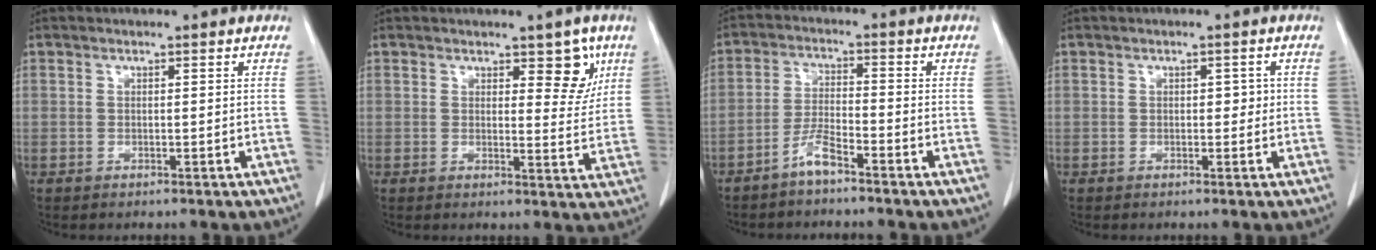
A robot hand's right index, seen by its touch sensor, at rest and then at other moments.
{"total": 5.5, "force": [3.1, 2.4, 3.9], "torque": [-0.036, -0.007, 0.037]}
{"total": 4.2, "force": [-3.3, 0.4, 2.5], "torque": [-0.057, 0.001, -0.067]}
{"total": 1.6, "force": [0.1, 1.0, 1.2], "torque": [-0.011, 0.007, 0.000]}